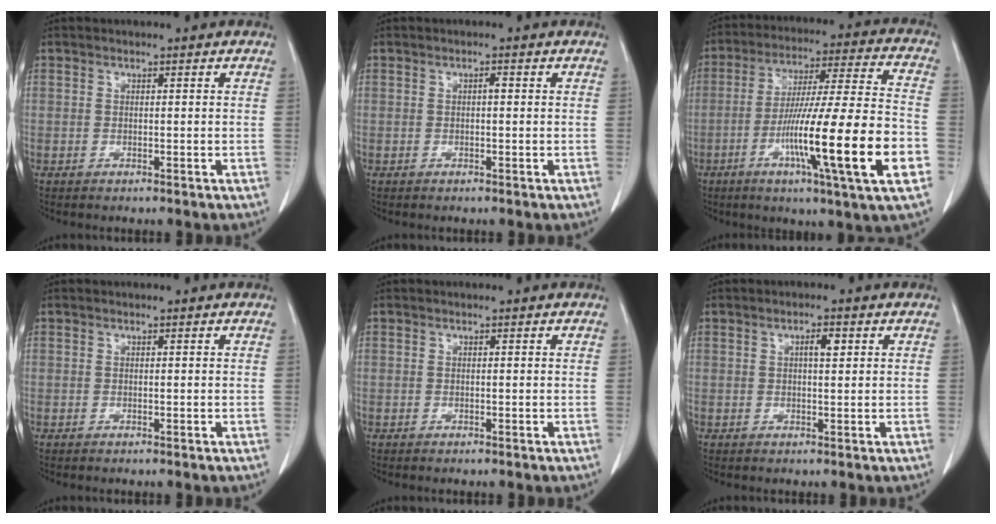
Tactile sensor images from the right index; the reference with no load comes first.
{"total": 0.7, "force": [0.0, 0.2, 0.6], "torque": [-0.012, 0.002, 0.000]}
{"total": 20.9, "force": [-6.7, -0.1, 19.8], "torque": [-0.318, -0.017, -0.113]}
{"total": 0.0}
{"total": 0.0}
{"total": 2.1, "force": [0.7, 0.5, 1.9], "torque": [-0.034, 0.001, 0.010]}